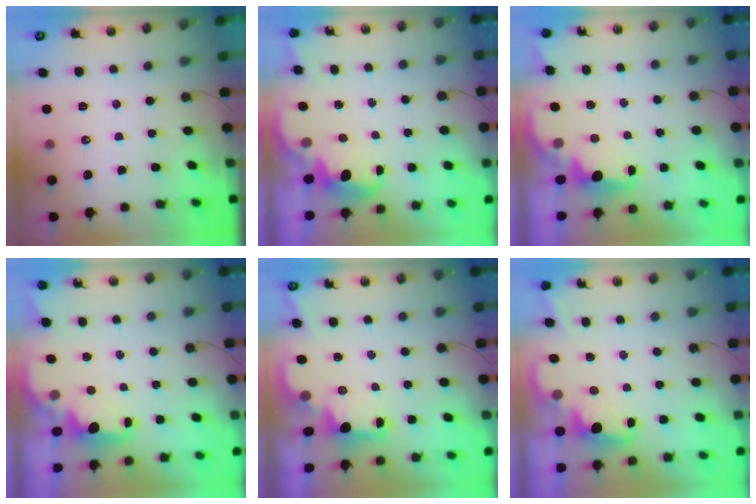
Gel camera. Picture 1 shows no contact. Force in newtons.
{"total": 2.7, "press": 2.6, "slide": 0.6}
{"total": 2.3, "press": 2.2, "slide": 0.8}
{"total": 2.2, "press": 2.1, "slide": 0.8}
{"total": 2.2, "press": 2.1, "slide": 0.8}
{"total": 2.1, "press": 2.1, "slide": 0.5}